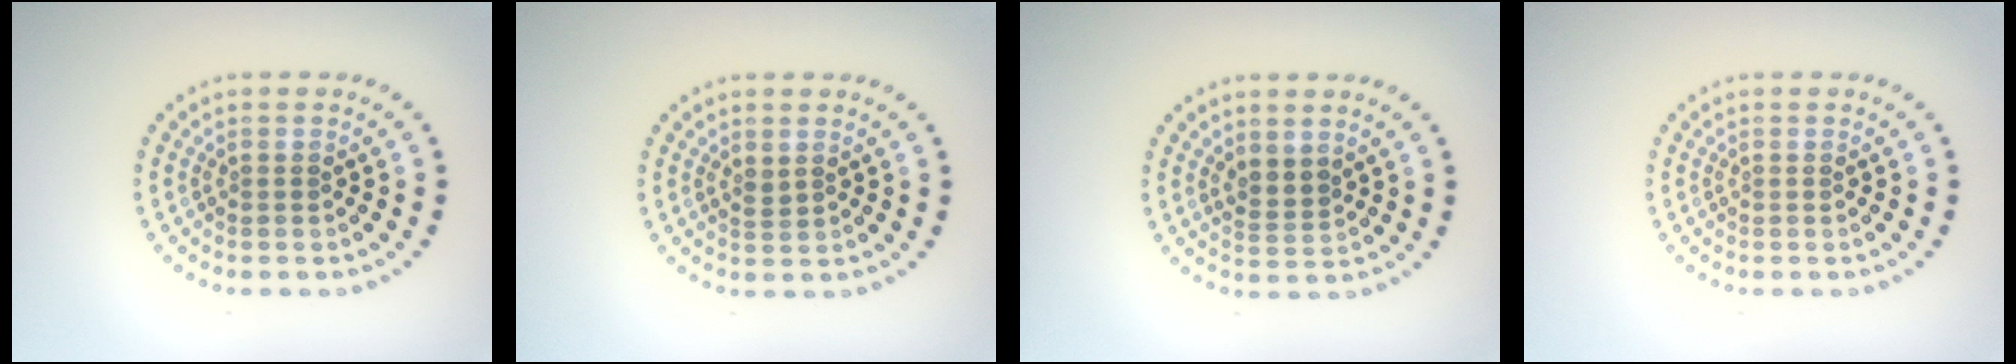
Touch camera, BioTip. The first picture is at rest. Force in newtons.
{"total": 0.9, "press": 0.7, "slide": 0.5}
{"total": 1.8, "press": 1.4, "slide": 1.1}
{"total": 0.0}